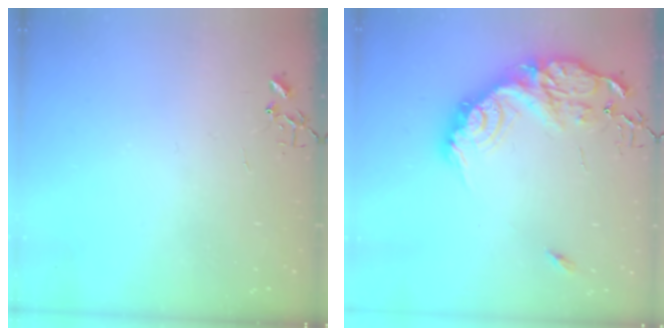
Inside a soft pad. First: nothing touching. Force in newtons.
{"total": 20.4, "press": 20.4, "slide": 0.8}